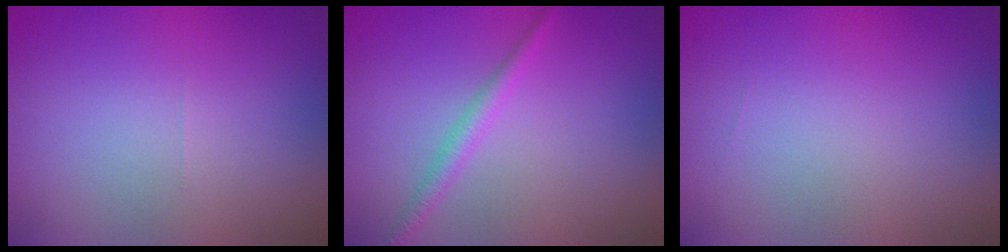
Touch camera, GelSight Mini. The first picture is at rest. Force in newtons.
{"total": 1.6, "press": 1.6, "slide": 0.1}
{"total": 0.0}